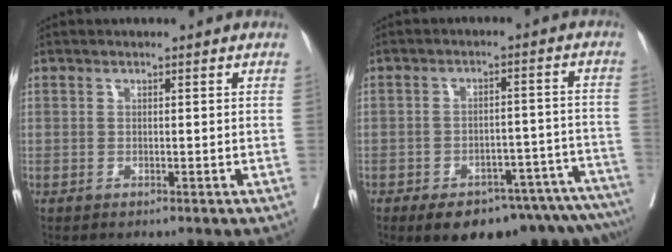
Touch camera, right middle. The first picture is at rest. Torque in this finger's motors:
{"motor_torque": [1.21, -0.93, 0.17, 0.08]}